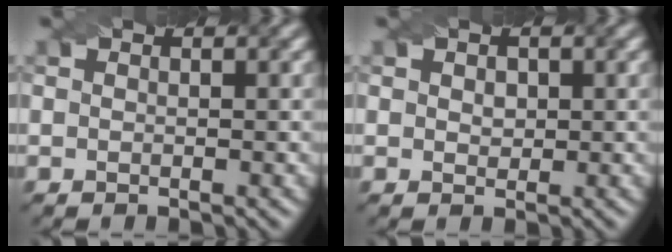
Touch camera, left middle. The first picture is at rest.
{"total": 1.1, "force": [0.3, 0.9, 0.6], "torque": [-0.011, -0.002, 0.008]}